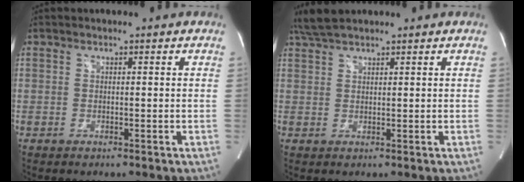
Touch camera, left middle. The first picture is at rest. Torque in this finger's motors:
{"motor_torque": [0.30, -0.17, -0.02, 0.01]}